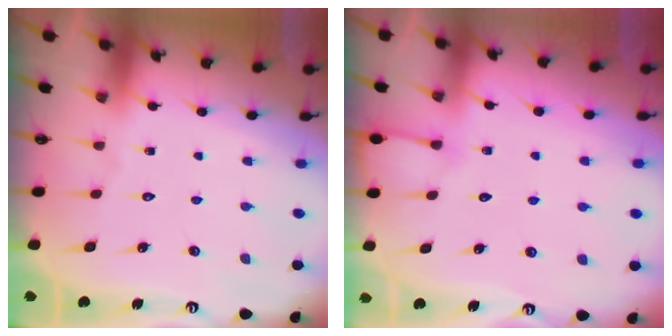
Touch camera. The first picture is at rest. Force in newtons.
{"total": 5.2, "press": 5.2, "slide": 0.6}